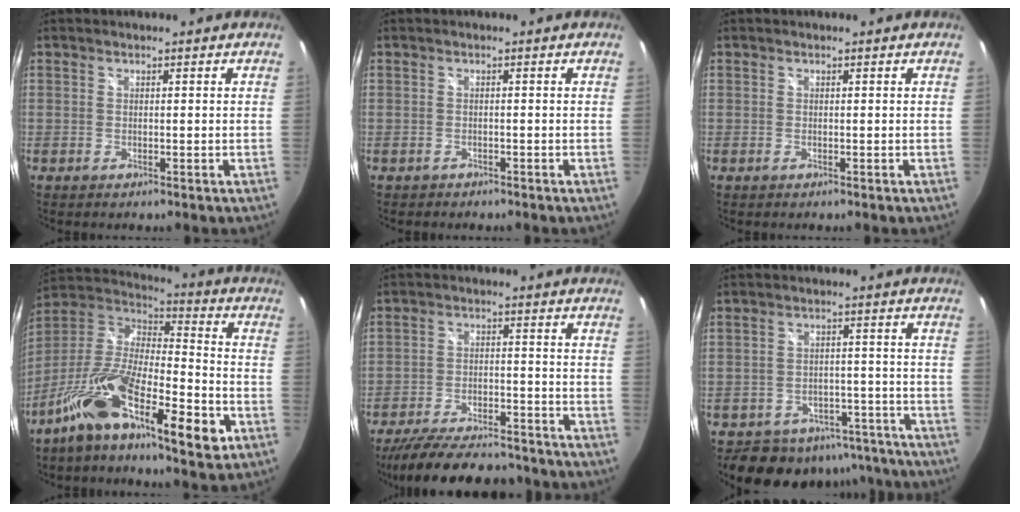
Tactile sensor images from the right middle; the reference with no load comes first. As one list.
[{"total": 1.2, "force": [-0.9, 0.8, 0.1], "torque": [-0.008, -0.001, -0.013]}, {"total": 0.0}, {"total": 19.8, "force": [-10.3, 5.8, 15.9], "torque": [-0.285, -0.019, -0.188]}, {"total": 19.9, "force": [-17.0, 5.6, 8.8], "torque": [-0.177, -0.016, -0.246]}, {"total": 12.9, "force": [-10.5, 6.7, 3.3], "torque": [-0.064, 0.021, -0.123]}]